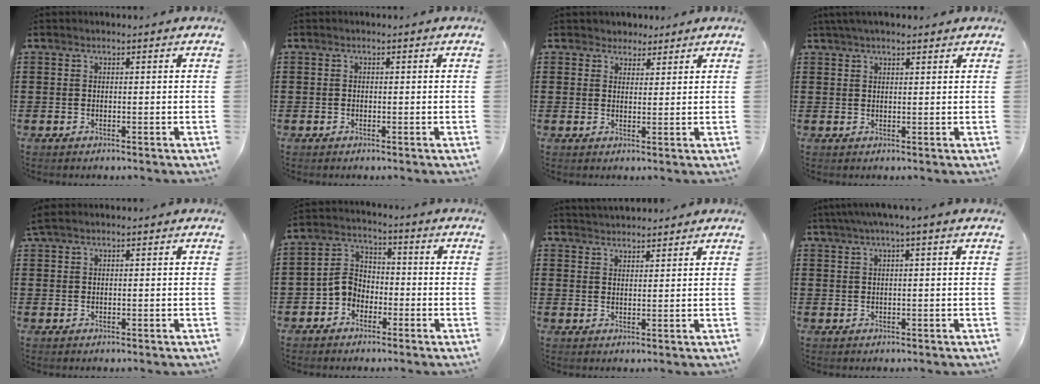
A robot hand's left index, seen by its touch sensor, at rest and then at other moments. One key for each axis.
{"total": 0.6, "fx": -0.4, "fy": 0.4, "fz": 0.2, "tx": -0.005, "ty": 0.001, "tz": -0.008}
{"total": 2.5, "fx": 1.9, "fy": 1.6, "fz": -0.1, "tx": -0.008, "ty": 0.012, "tz": 0.036}
{"total": 2.3, "fx": 1.8, "fy": 0.5, "fz": 1.4, "tx": -0.029, "ty": 0.006, "tz": 0.034}
{"total": 0.9, "fx": 0.5, "fy": 0.2, "fz": 0.7, "tx": -0.014, "ty": 0.002, "tz": 0.011}
{"total": 5.4, "fx": -2.4, "fy": 4.3, "fz": 2.2, "tx": -0.069, "ty": 0.011, "tz": -0.055}
{"total": 2.4, "fx": 2.4, "fy": 0.1, "fz": -0.3, "tx": -0.001, "ty": -0.002, "tz": 0.046}
{"total": 2.0, "fx": 0.8, "fy": -0.4, "fz": 1.8, "tx": -0.033, "ty": -0.002, "tz": 0.013}